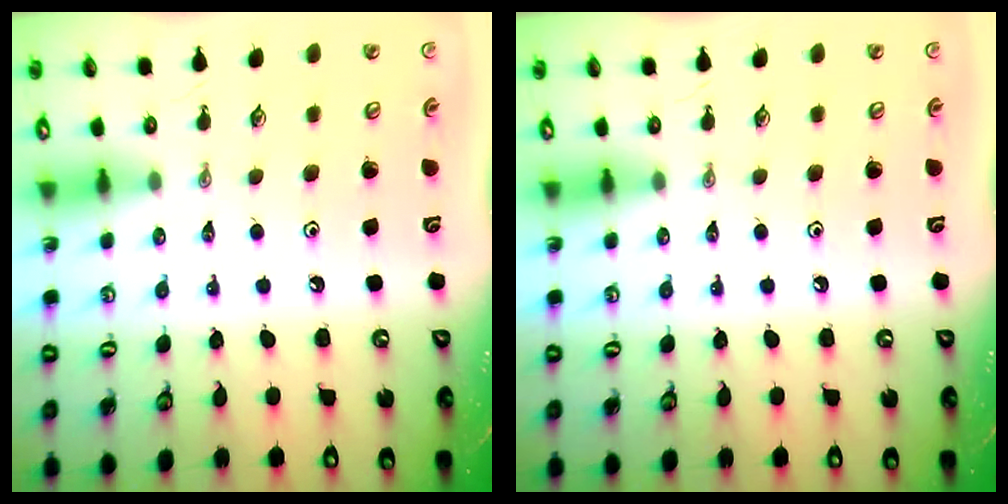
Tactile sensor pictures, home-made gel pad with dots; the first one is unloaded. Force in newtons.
{"total": 0.0}